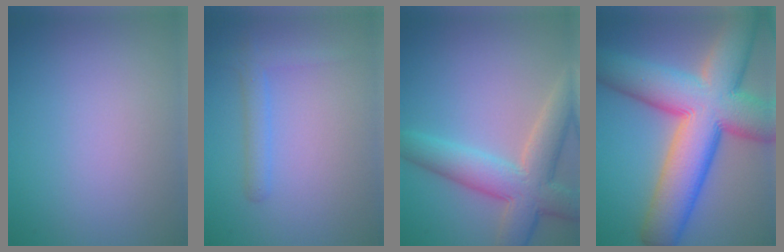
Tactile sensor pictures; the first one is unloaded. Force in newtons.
{"total": 1.9, "press": 1.9, "slide": 0.1}
{"total": 7.1, "press": 7.1, "slide": 0.4}
{"total": 15.2, "press": 15.2, "slide": 0.9}